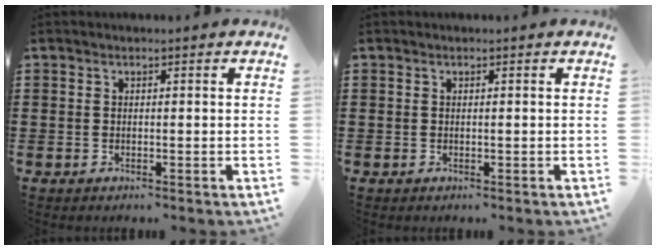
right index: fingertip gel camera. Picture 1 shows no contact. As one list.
[{"total": 0.0}]